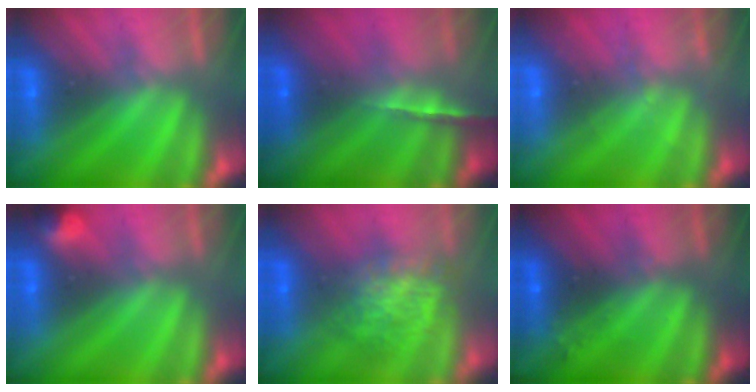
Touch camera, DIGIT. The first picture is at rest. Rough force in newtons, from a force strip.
{"total": 1.7}
{"total": 2.0}
{"total": 2.9}
{"total": 7.1}
{"total": 2.7}